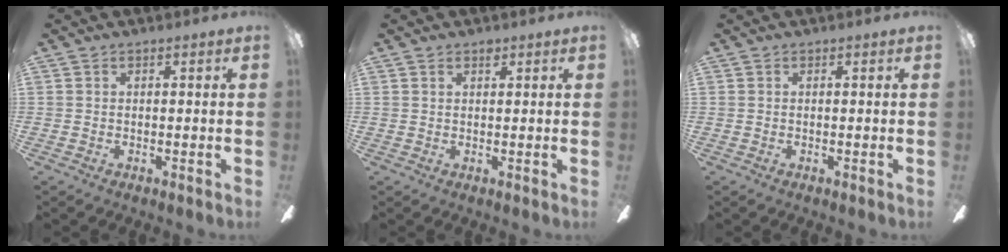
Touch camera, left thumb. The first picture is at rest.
{"total": 1.3, "force": [1.0, 0.6, 0.7], "torque": [-0.007, -0.001, 0.016]}
{"total": 0.0}